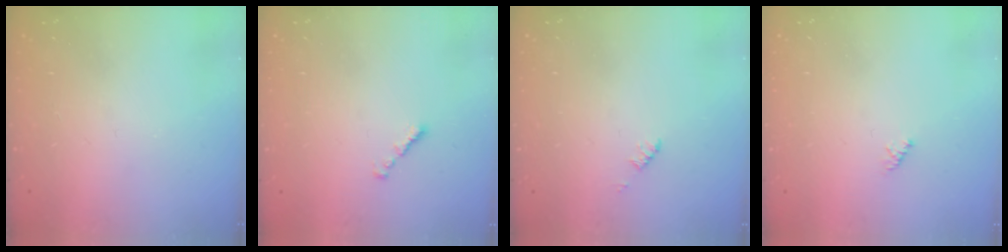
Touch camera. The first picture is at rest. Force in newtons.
{"total": 0.8, "press": 0.7, "slide": 0.4}
{"total": 1.2, "press": 1.2, "slide": 0.2}
{"total": 1.5, "press": 1.4, "slide": 0.4}